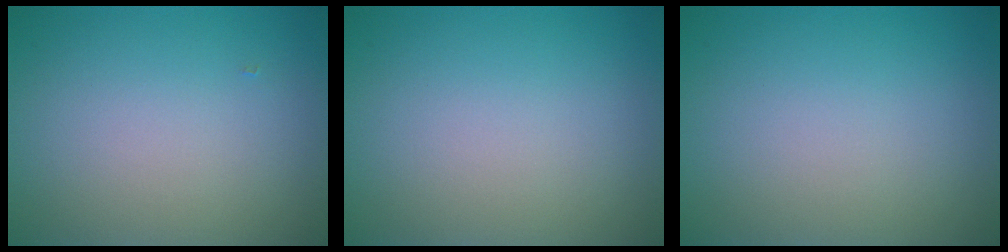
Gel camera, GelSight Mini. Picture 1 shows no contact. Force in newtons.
{"total": 0.0}
{"total": 0.0}